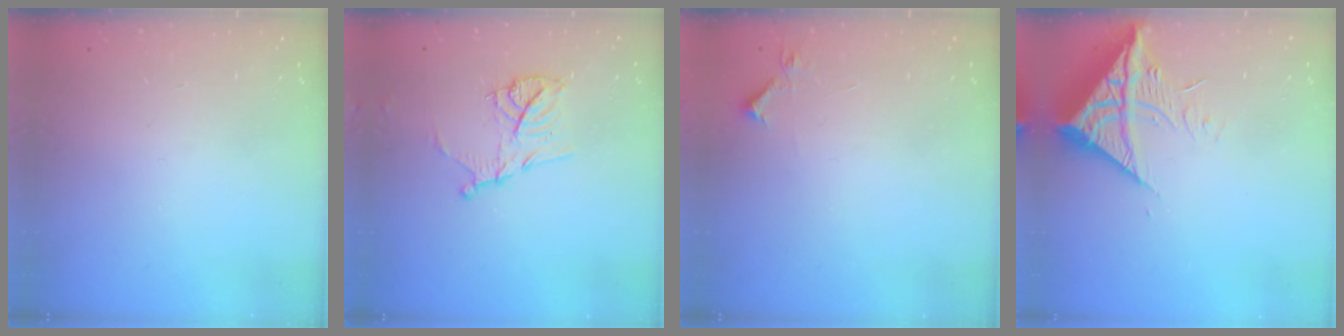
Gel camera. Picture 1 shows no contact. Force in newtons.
{"total": 11.8, "press": 11.8, "slide": 0.5}
{"total": 3.9, "press": 3.8, "slide": 0.6}
{"total": 11.9, "press": 11.8, "slide": 1.4}